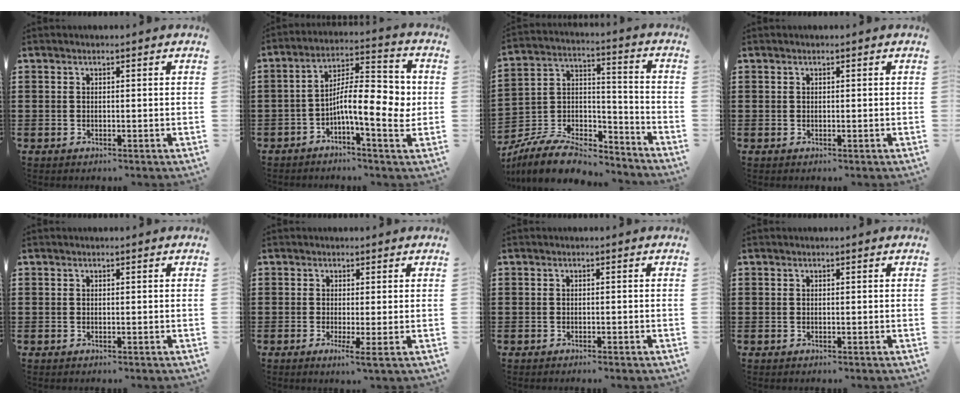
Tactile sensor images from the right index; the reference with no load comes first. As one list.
[{"total": 10.8, "force": [-1.0, 3.0, 10.3], "torque": [-0.164, -0.001, -0.020]}, {"total": 8.0, "force": [-7.0, 2.3, 2.9], "torque": [-0.065, 0.010, -0.139]}, {"total": 0.0}, {"total": 0.0}, {"total": 2.0, "force": [-0.5, -0.2, 2.0], "torque": [-0.036, -0.007, -0.009]}, {"total": 0.5, "force": [-0.5, 0.0, 0.2], "torque": [-0.005, -0.001, -0.010]}, {"total": 0.0}]